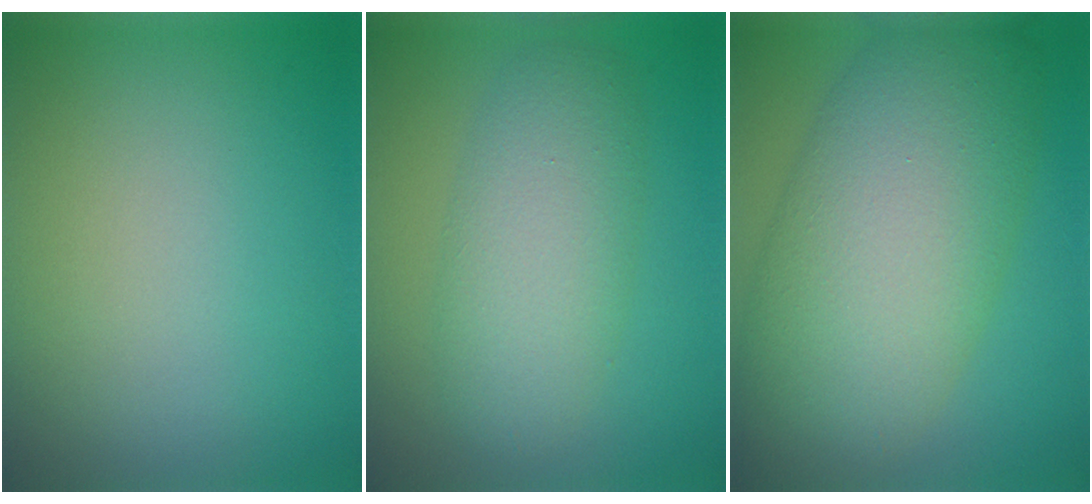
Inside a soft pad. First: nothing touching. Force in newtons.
{"total": 5.4, "press": 5.4, "slide": 0.1}
{"total": 12.3, "press": 12.3, "slide": 0.4}